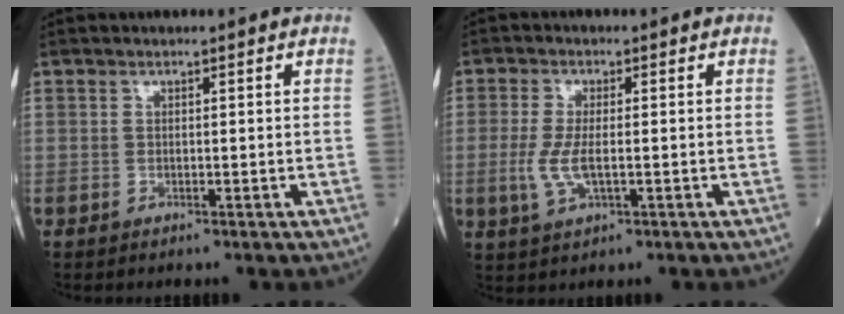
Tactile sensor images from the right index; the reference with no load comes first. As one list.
[{"total": 4.9, "force": [-0.8, 1.5, 4.6], "torque": [-0.109, -0.009, -0.016]}]